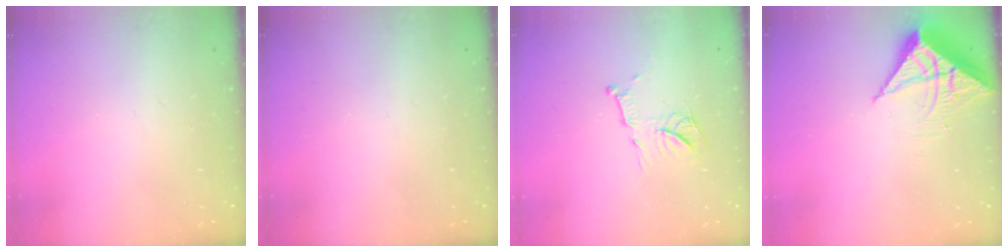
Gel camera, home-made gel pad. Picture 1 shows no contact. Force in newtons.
{"total": 0.0}
{"total": 11.0, "press": 10.9, "slide": 0.4}
{"total": 7.7, "press": 7.7, "slide": 0.5}